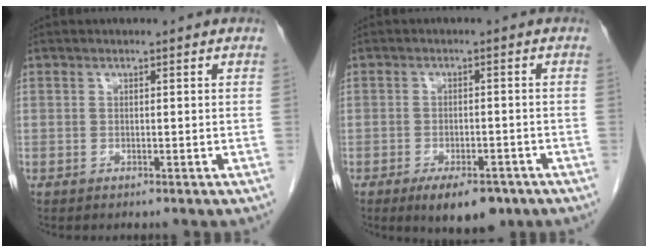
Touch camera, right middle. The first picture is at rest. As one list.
[{"total": 7.6, "force": [-5.1, 2.9, 4.8], "torque": [-0.070, -0.006, -0.073]}]